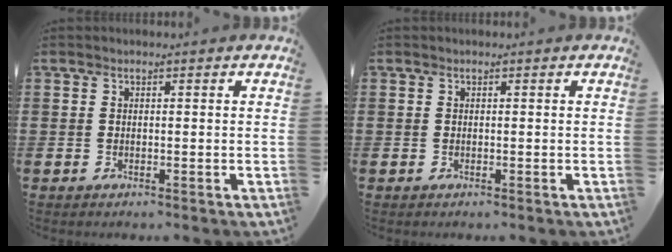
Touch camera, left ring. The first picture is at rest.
{"total": 0.0}